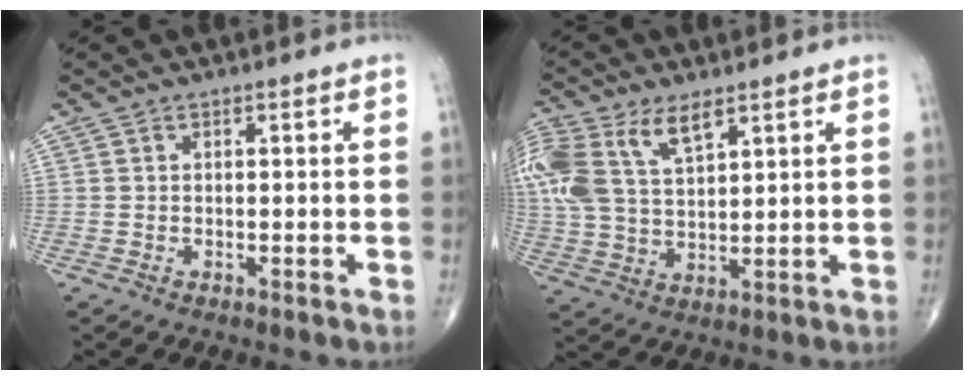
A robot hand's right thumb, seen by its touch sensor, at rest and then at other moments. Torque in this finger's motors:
{"motor_torque": [0.10, 0.24, 0.83, 0.80, 0.16]}